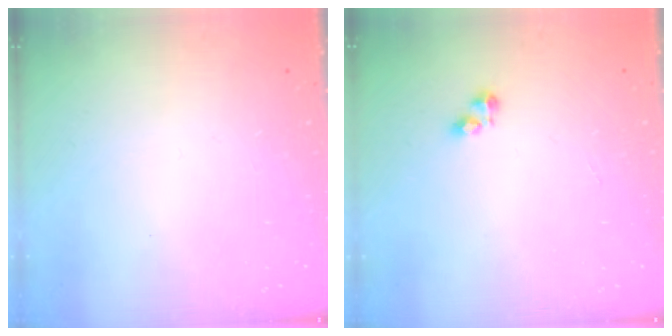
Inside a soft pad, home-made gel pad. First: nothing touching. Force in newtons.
{"total": 2.4, "press": 2.4, "slide": 0.3}